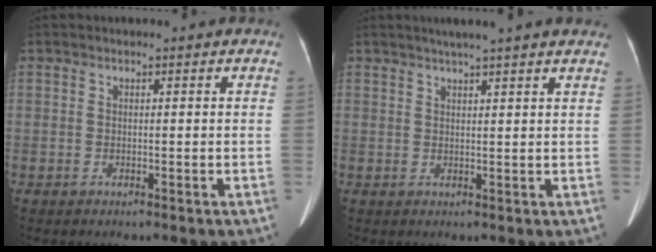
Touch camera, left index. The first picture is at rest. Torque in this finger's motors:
{"motor_torque": [0.21, -0.40, 0.04, 0.07]}